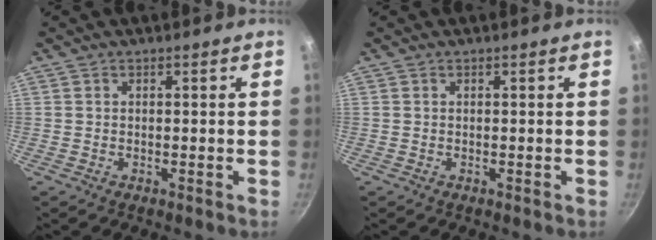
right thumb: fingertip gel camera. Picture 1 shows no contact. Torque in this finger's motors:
{"motor_torque": [-0.05, 0.00, 0.10, -0.10, 0.00]}